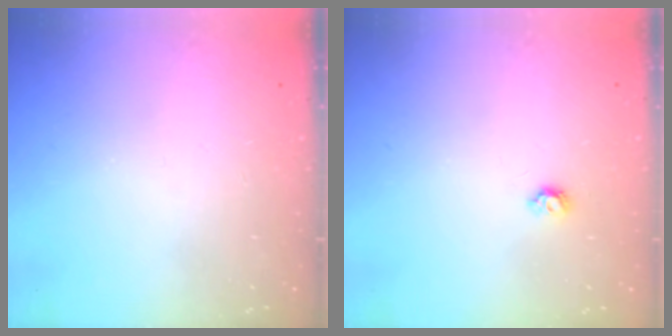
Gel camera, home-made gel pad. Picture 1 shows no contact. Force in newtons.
{"total": 3.9, "press": 3.8, "slide": 0.7}